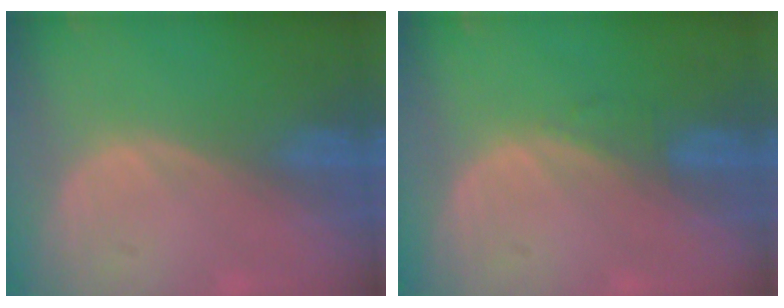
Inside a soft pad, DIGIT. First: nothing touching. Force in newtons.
{"total": 0.7, "press": 0.7, "slide": 0.1}